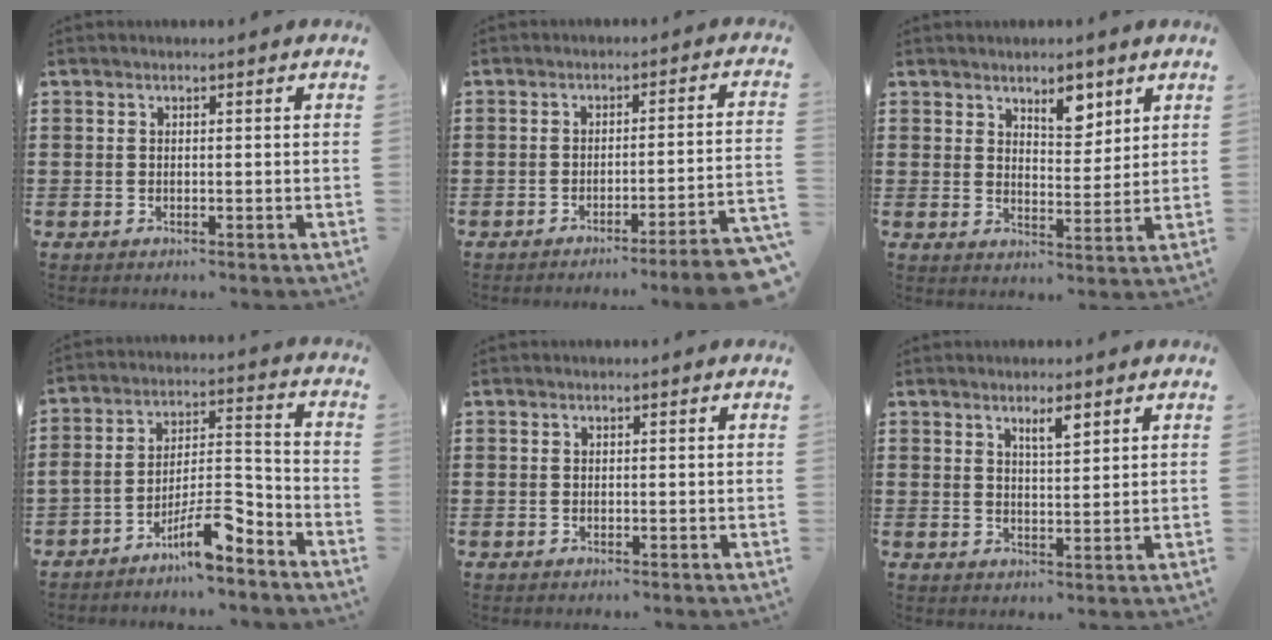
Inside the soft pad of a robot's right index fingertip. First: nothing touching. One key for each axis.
{"total": 4.5, "fx": -3.6, "fy": -0.8, "fz": 2.6, "tx": -0.043, "ty": -0.019, "tz": -0.072}
{"total": 5.5, "fx": 3.9, "fy": 2.5, "fz": 2.9, "tx": -0.043, "ty": -0.006, "tz": 0.066}
{"total": 9.0, "fx": -6.9, "fy": 2.0, "fz": 5.5, "tx": -0.089, "ty": 0.016, "tz": -0.125}
{"total": 0.0}
{"total": 3.0, "fx": 2.1, "fy": 0.6, "fz": 2.1, "tx": -0.036, "ty": 0.001, "tz": 0.033}